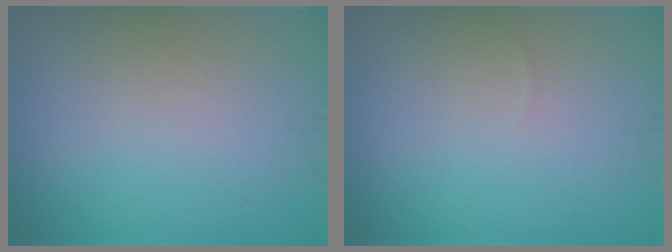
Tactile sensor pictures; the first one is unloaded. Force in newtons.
{"total": 0.0}